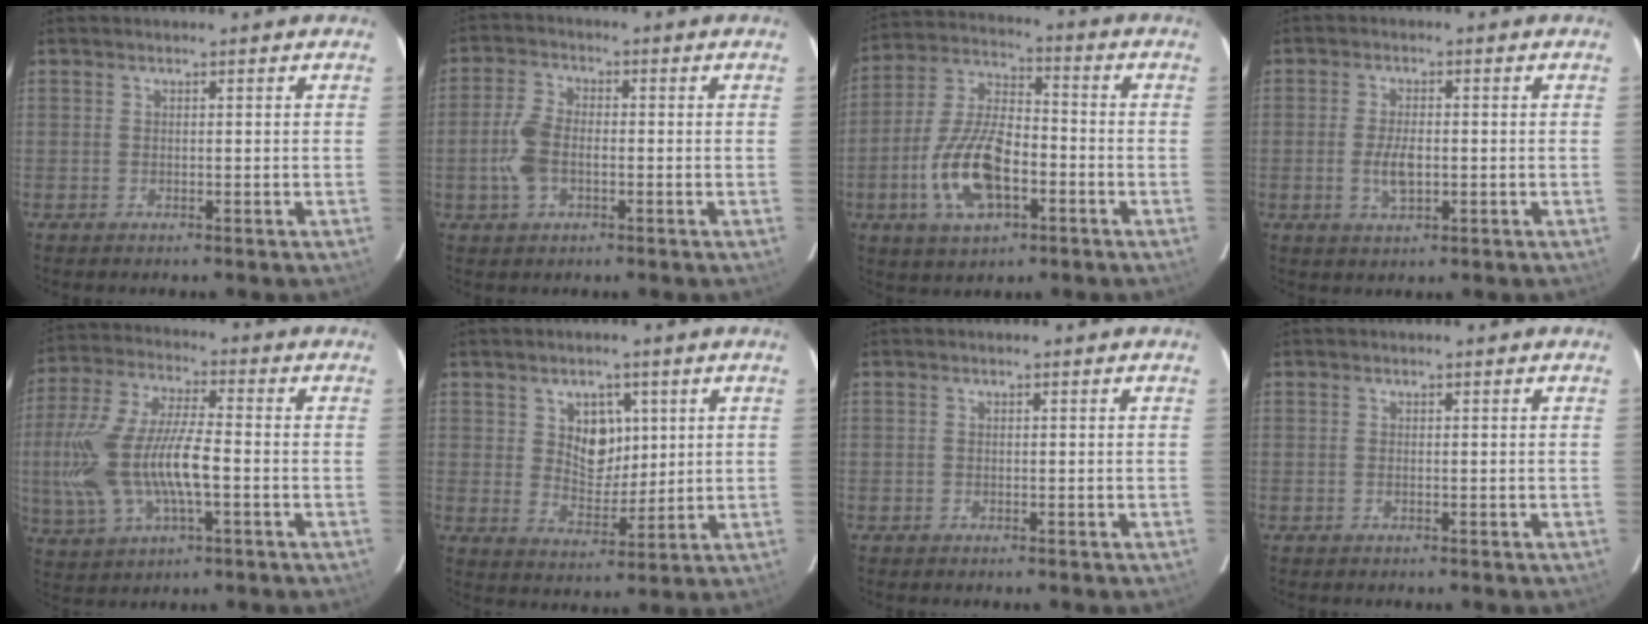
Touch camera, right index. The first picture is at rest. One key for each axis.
{"total": 6.6, "fx": -1.4, "fy": 3.9, "fz": 5.1, "tx": -0.115, "ty": 0.006, "tz": -0.024}
{"total": 14.7, "fx": -5.1, "fy": 6.8, "fz": 12.0, "tx": -0.255, "ty": 0.002, "tz": -0.091}
{"total": 4.7, "fx": -0.9, "fy": 2.1, "fz": 4.1, "tx": -0.084, "ty": -0.003, "tz": -0.014}
{"total": 17.5, "fx": -2.8, "fy": 7.0, "fz": 15.8, "tx": -0.337, "ty": -0.003, "tz": -0.047}
{"total": 7.2, "fx": 2.4, "fy": 5.4, "fz": 4.1, "tx": -0.061, "ty": 0.000, "tz": 0.049}
{"total": 0.0}
{"total": 0.0}